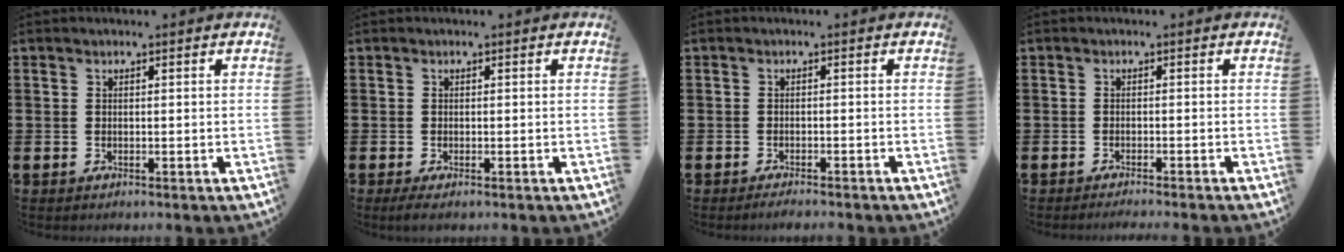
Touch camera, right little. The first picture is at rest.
{"total": 0.8, "force": [-0.3, 0.2, 0.8], "torque": [-0.014, -0.001, -0.006]}
{"total": 1.1, "force": [-1.0, 0.0, 0.5], "torque": [-0.008, -0.002, -0.019]}
{"total": 0.8, "force": [-0.8, -0.2, 0.1], "torque": [-0.001, -0.001, -0.016]}